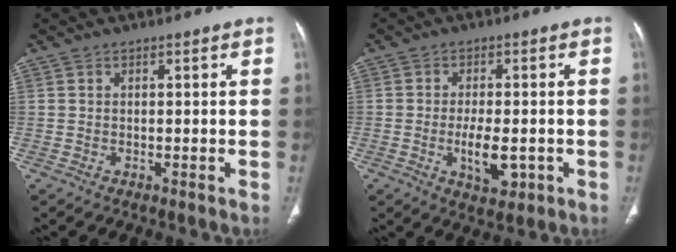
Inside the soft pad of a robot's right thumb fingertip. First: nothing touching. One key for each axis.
{"total": 6.4, "fx": -1.7, "fy": 3.1, "fz": 5.4, "tx": -0.078, "ty": -0.001, "tz": -0.022}